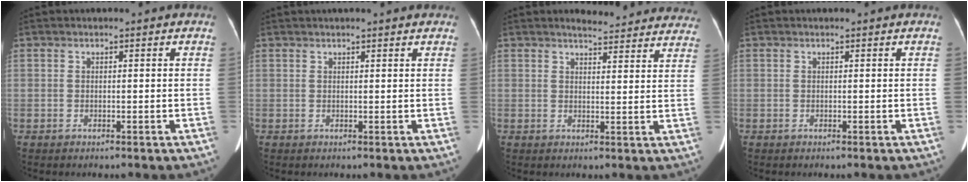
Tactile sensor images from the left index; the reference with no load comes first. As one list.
[{"total": 5.4, "force": [4.7, 0.6, 2.6], "torque": [-0.034, 0.027, 0.051]}, {"total": 15.7, "force": [15.0, 2.8, 3.8], "torque": [-0.023, -0.028, 0.156]}, {"total": 0.0}]